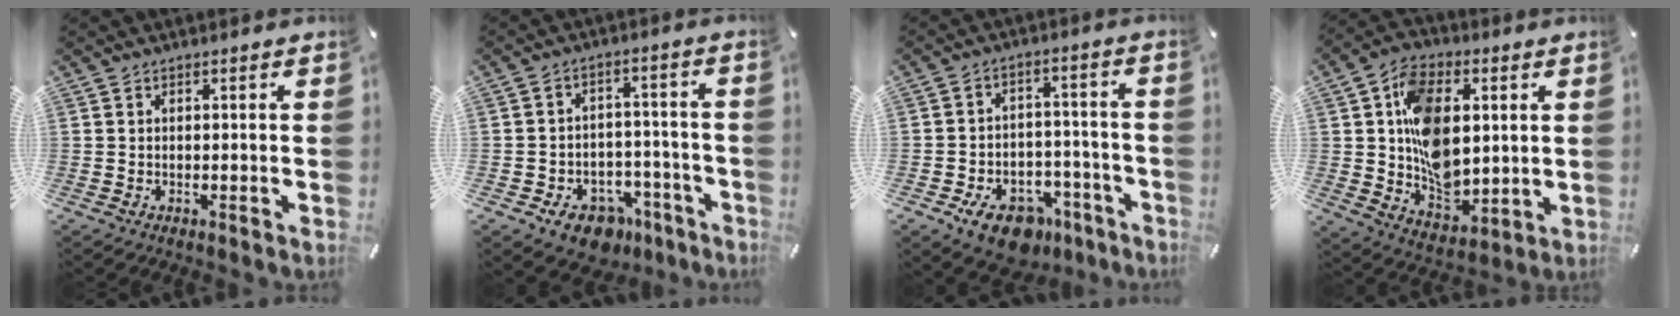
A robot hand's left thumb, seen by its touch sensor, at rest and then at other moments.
{"total": 9.5, "force": [-6.1, 6.2, 3.8], "torque": [-0.045, 0.047, -0.099]}
{"total": 11.2, "force": [-7.0, 7.1, 5.1], "torque": [-0.064, 0.053, -0.117]}
{"total": 15.7, "force": [2.6, 11.5, 10.3], "torque": [-0.178, 0.005, 0.054]}